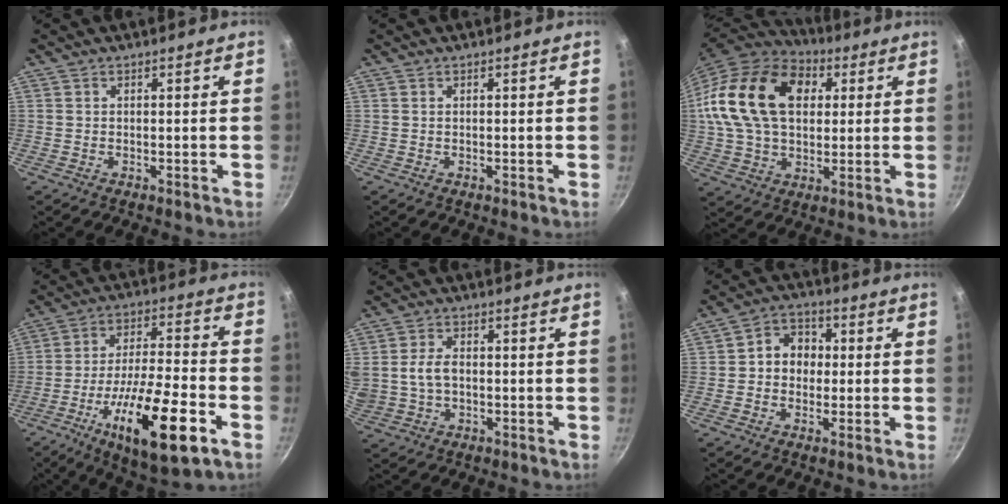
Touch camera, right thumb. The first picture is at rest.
{"total": 0.0}
{"total": 23.4, "force": [5.5, 16.0, 16.2], "torque": [-0.288, 0.016, 0.090]}
{"total": 21.4, "force": [-9.0, 6.4, 18.3], "torque": [-0.295, 0.032, -0.146]}
{"total": 7.9, "force": [0.3, 5.6, 5.6], "torque": [-0.112, 0.009, 0.005]}
{"total": 7.3, "force": [0.2, 6.2, 3.8], "torque": [-0.024, 0.014, -0.009]}